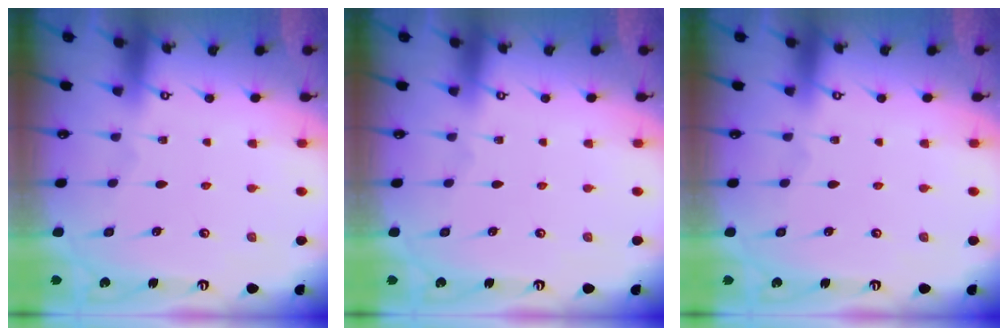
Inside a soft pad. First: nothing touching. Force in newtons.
{"total": 0.0}
{"total": 0.0}